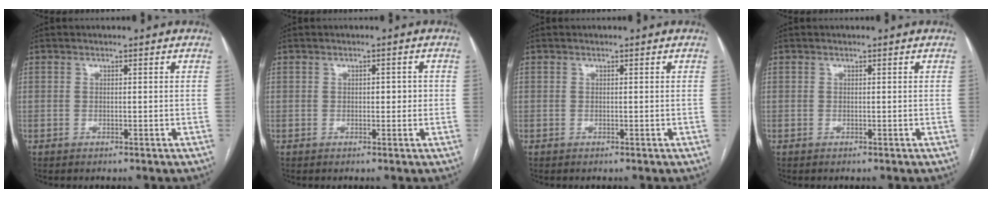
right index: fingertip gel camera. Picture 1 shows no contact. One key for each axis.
{"total": 1.9, "fx": 0.0, "fy": 1.0, "fz": 1.6, "tx": -0.017, "ty": 0.005, "tz": -0.001}
{"total": 0.0}
{"total": 0.0}